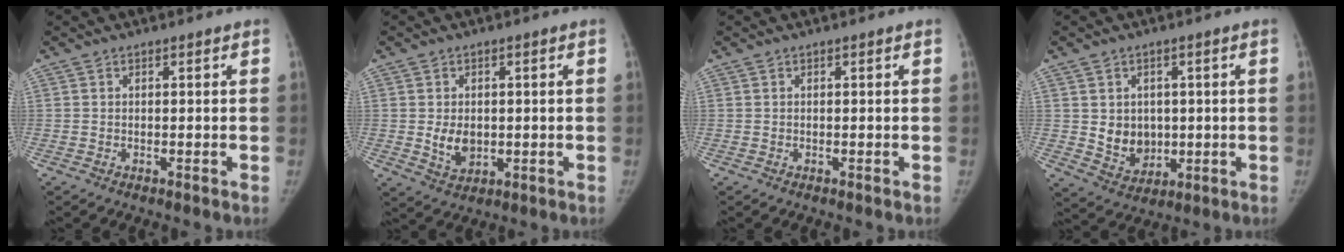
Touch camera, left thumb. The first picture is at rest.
{"total": 5.1, "force": [-0.2, 3.7, 3.5], "torque": [-0.043, -0.007, 0.005]}
{"total": 0.0}
{"total": 7.2, "force": [0.3, 6.0, 4.0], "torque": [-0.030, -0.009, 0.022]}